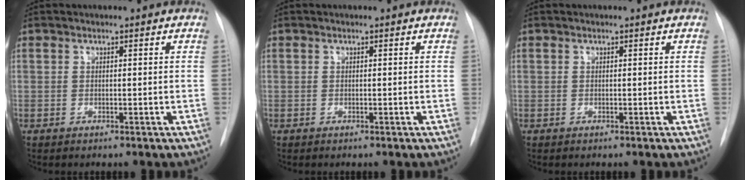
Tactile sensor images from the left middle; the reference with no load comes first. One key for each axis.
{"total": 0.0}
{"total": 0.0}